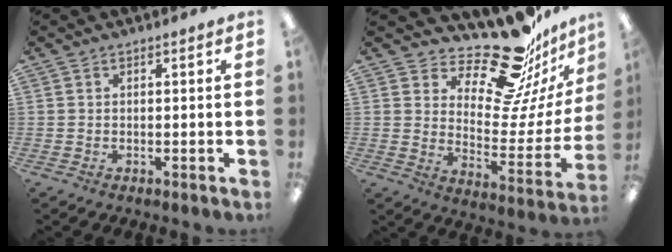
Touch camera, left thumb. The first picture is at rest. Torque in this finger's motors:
{"motor_torque": [1.08, 0.33, -0.40, -0.36, 0.00]}